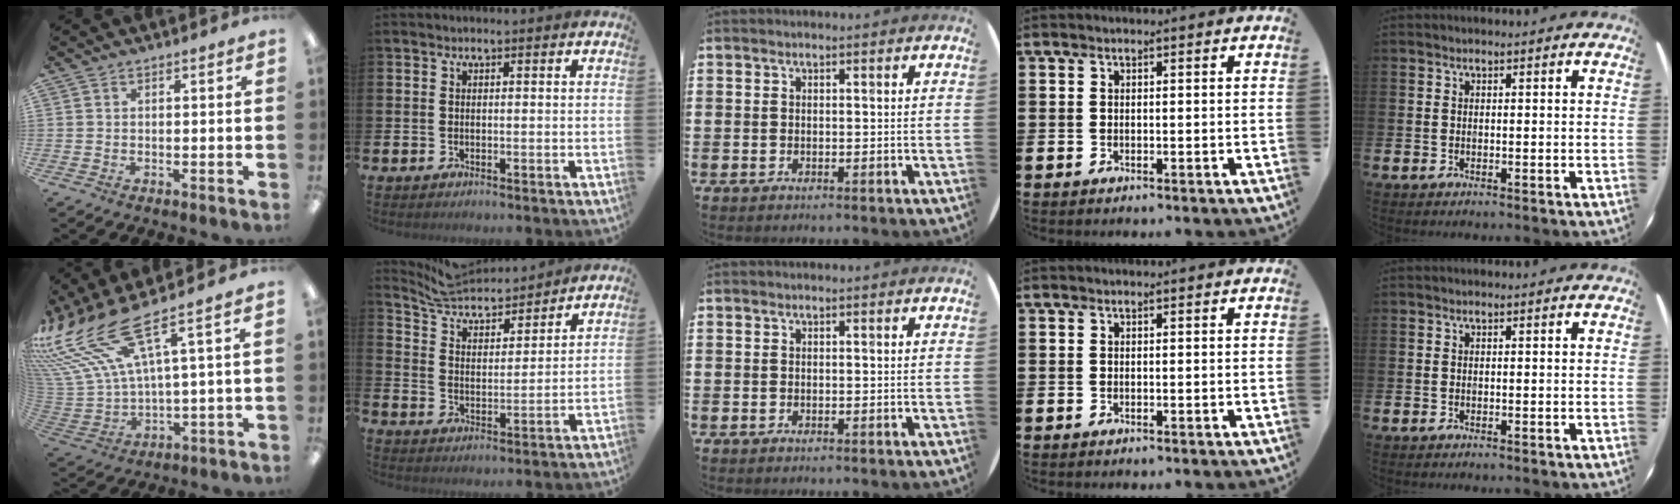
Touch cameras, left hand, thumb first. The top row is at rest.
{"thumb": {"total": 19.0, "force": [11.4, 7.0, 13.4], "torque": [-0.288, -0.071, 0.201]}, "index": {"total": 6.5, "force": [6.2, 1.5, 1.0], "torque": [-0.055, -0.047, 0.108]}}